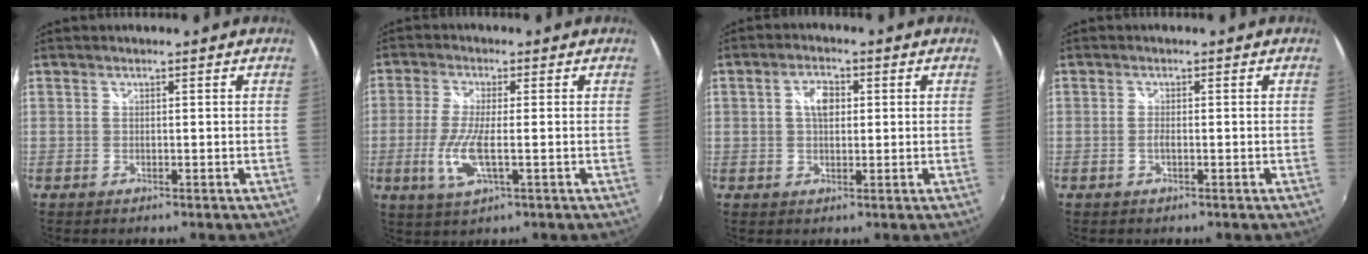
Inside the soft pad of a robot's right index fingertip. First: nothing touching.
{"total": 7.4, "force": [-1.8, 1.4, 7.1], "torque": [-0.152, -0.013, -0.036]}
{"total": 4.2, "force": [0.7, 2.6, 3.2], "torque": [-0.056, 0.011, 0.012]}
{"total": 1.2, "force": [-0.4, 0.1, 1.1], "torque": [-0.024, -0.002, -0.008]}